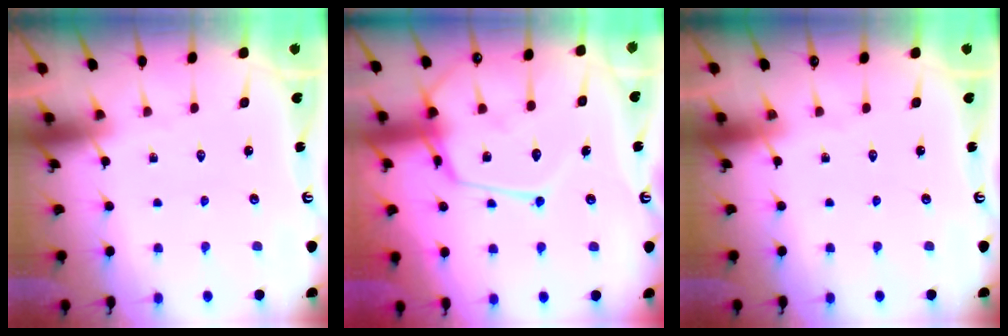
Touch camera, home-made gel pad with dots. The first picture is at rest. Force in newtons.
{"total": 15.0, "press": 15.0, "slide": 1.4}
{"total": 0.0}